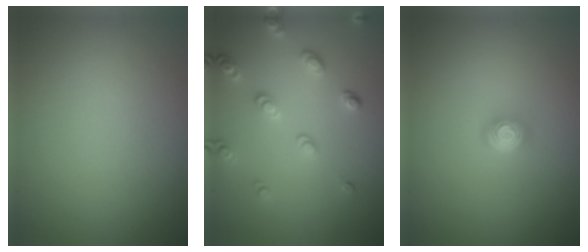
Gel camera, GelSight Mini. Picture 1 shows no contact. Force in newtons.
{"total": 2.6, "press": 2.4, "slide": 0.9}
{"total": 2.1, "press": 1.4, "slide": 1.6}